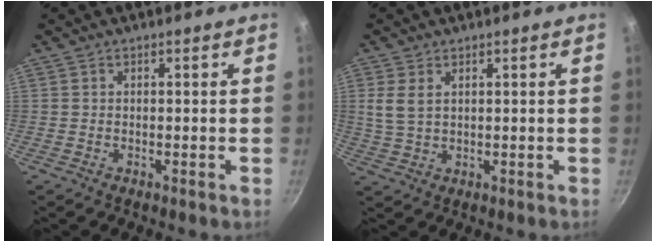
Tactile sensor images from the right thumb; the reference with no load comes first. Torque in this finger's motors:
{"motor_torque": [-1.01, 0.29, 0.06, 0.00, 0.01]}